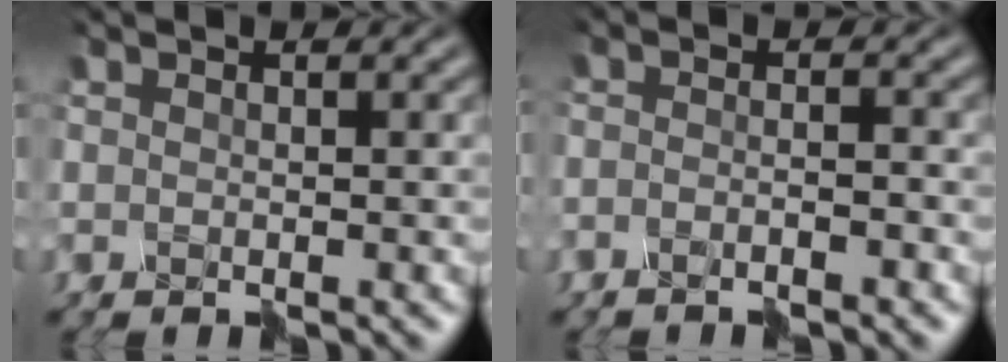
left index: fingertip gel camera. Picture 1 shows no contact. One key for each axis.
{"total": 2.6, "fx": -2.5, "fy": -0.3, "fz": 0.6, "tx": 0.003, "ty": 0.001, "tz": -0.038}